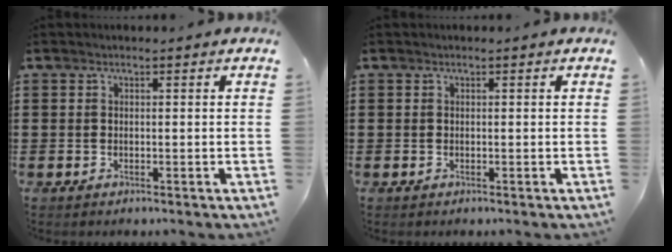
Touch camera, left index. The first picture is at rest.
{"total": 0.0}